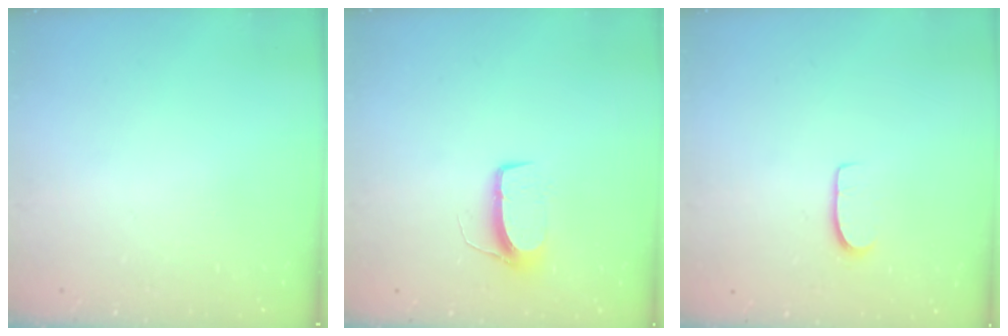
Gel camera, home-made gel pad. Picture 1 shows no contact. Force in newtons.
{"total": 7.8, "press": 7.8, "slide": 0.5}
{"total": 6.7, "press": 6.7, "slide": 0.3}